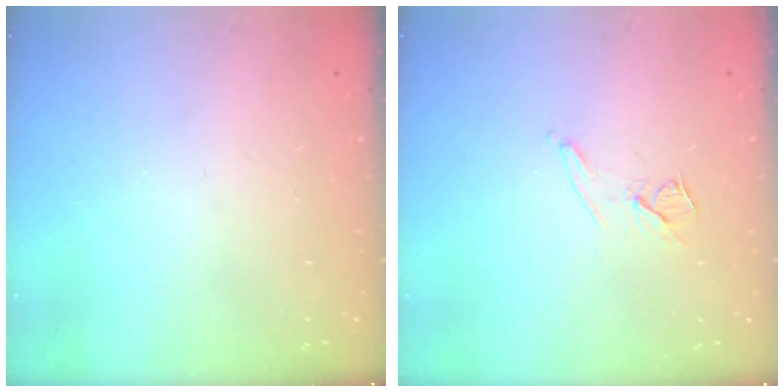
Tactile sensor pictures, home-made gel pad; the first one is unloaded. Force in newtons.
{"total": 7.4, "press": 6.8, "slide": 3.1}